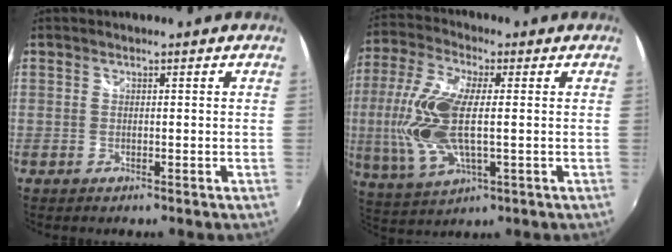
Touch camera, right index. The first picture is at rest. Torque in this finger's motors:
{"motor_torque": [1.98, -0.16, 1.05, 0.21]}